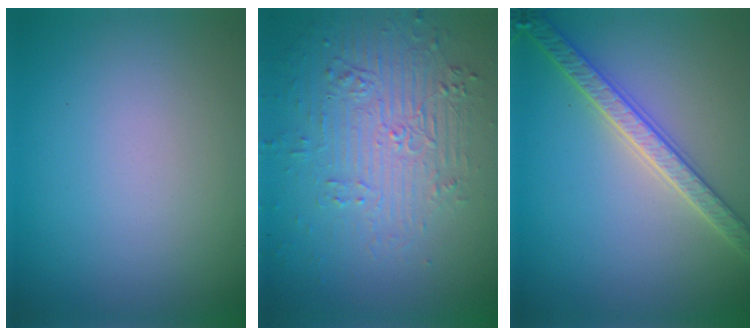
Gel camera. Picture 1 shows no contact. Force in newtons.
{"total": 5.7, "press": 3.6, "slide": 4.4}
{"total": 3.6, "press": 3.6, "slide": 0.8}